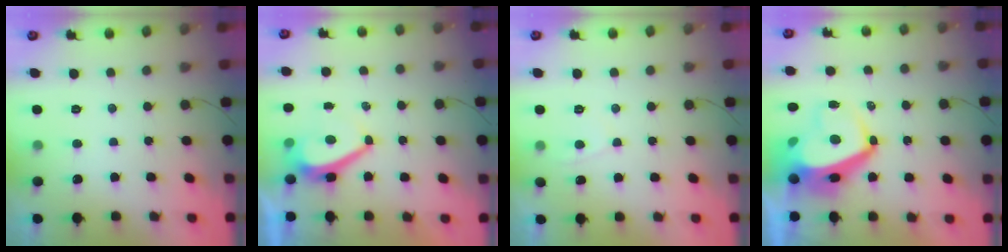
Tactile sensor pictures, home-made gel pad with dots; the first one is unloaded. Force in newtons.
{"total": 5.5, "press": 5.5, "slide": 0.8}
{"total": 3.2, "press": 3.2, "slide": 0.4}
{"total": 9.0, "press": 9.0, "slide": 0.5}